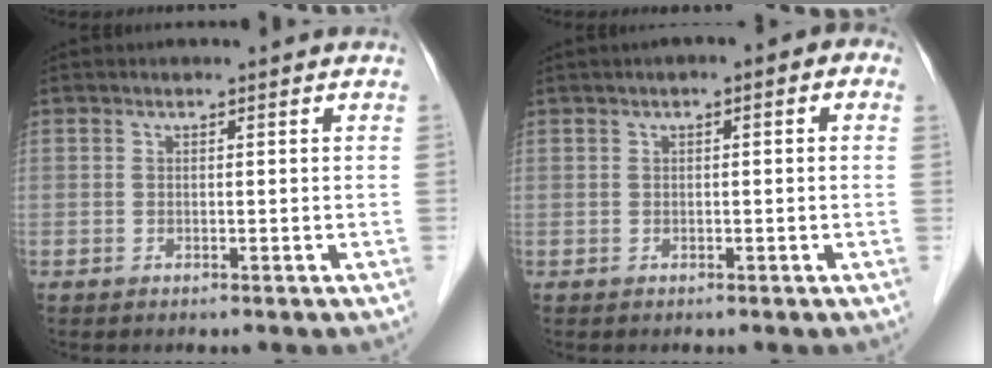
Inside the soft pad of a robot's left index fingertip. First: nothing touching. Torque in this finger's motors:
{"motor_torque": [0.88, -1.26, 0.11, 0.08]}